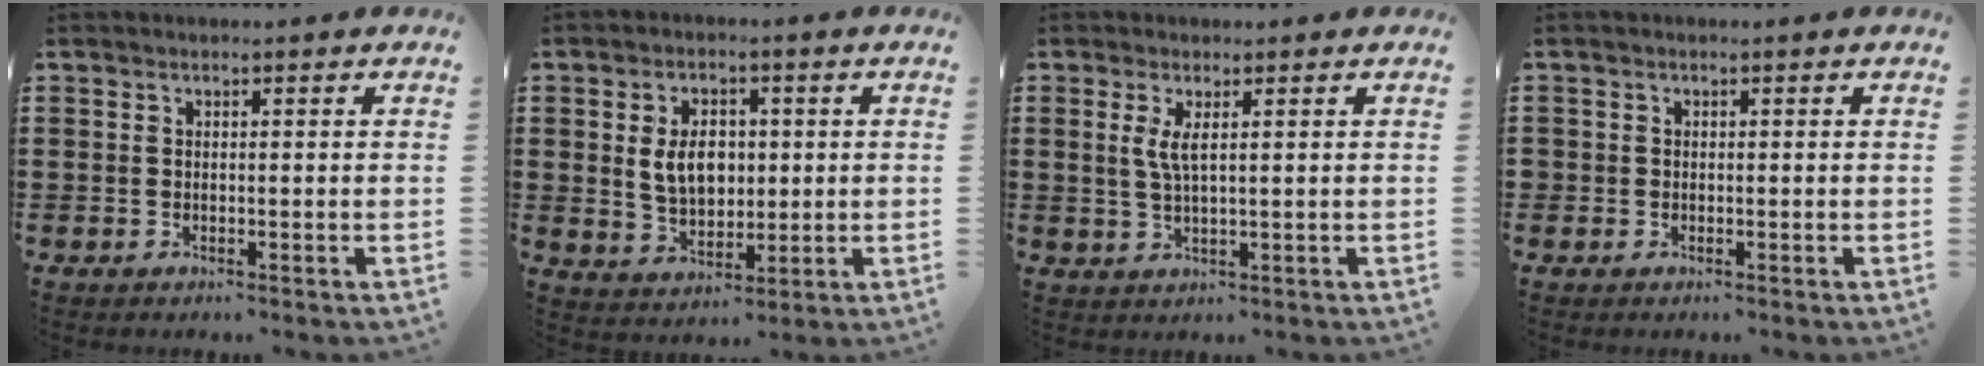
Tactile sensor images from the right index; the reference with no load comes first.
{"total": 6.3, "force": [0.8, 4.3, 4.6], "torque": [-0.090, 0.006, 0.007]}
{"total": 3.1, "force": [1.0, 0.6, 2.9], "torque": [-0.060, 0.003, 0.016]}
{"total": 0.6, "force": [-0.2, 0.5, 0.1], "torque": [-0.002, 0.003, -0.005]}